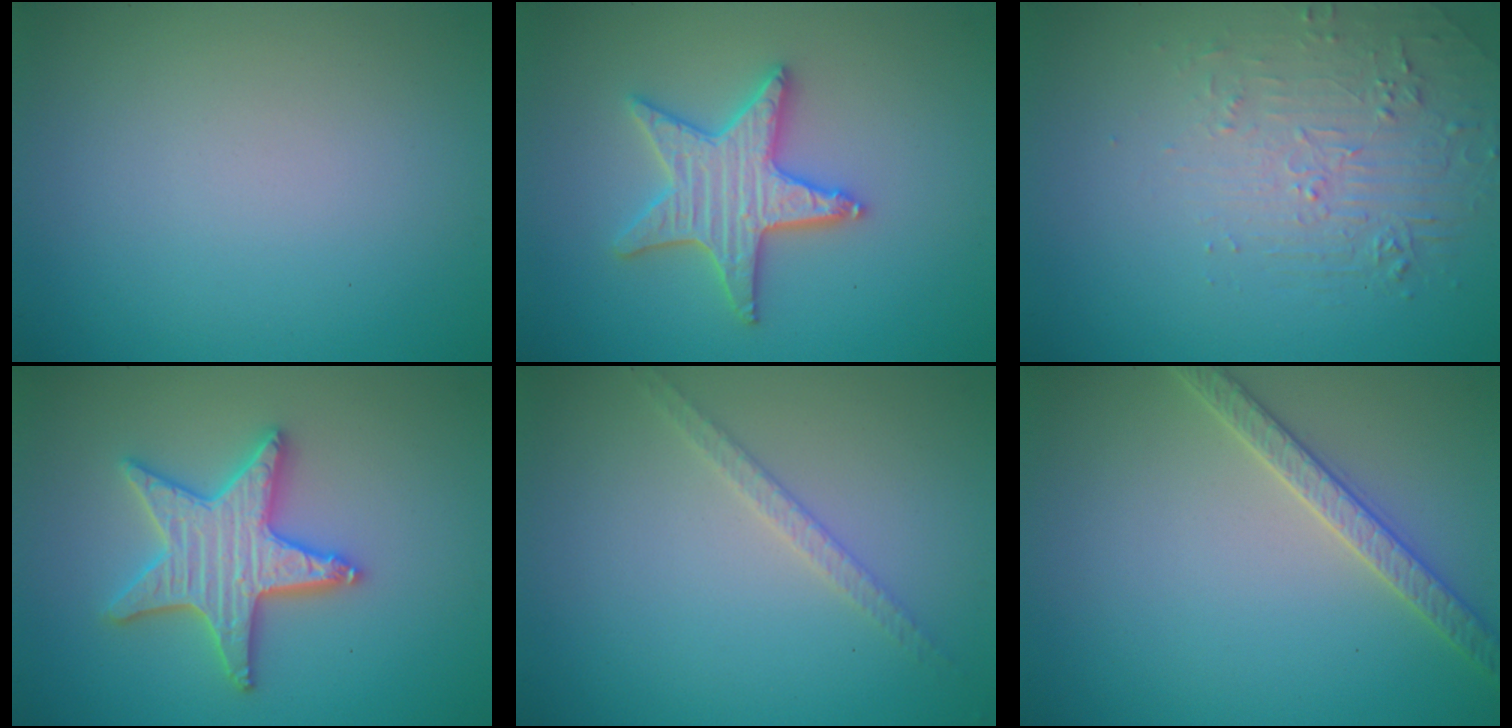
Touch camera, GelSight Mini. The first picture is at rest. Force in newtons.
{"total": 5.1, "press": 5.0, "slide": 0.9}
{"total": 2.2, "press": 1.3, "slide": 1.8}
{"total": 5.2, "press": 5.1, "slide": 0.8}
{"total": 1.7, "press": 1.7, "slide": 0.2}
{"total": 2.8, "press": 2.8, "slide": 0.6}